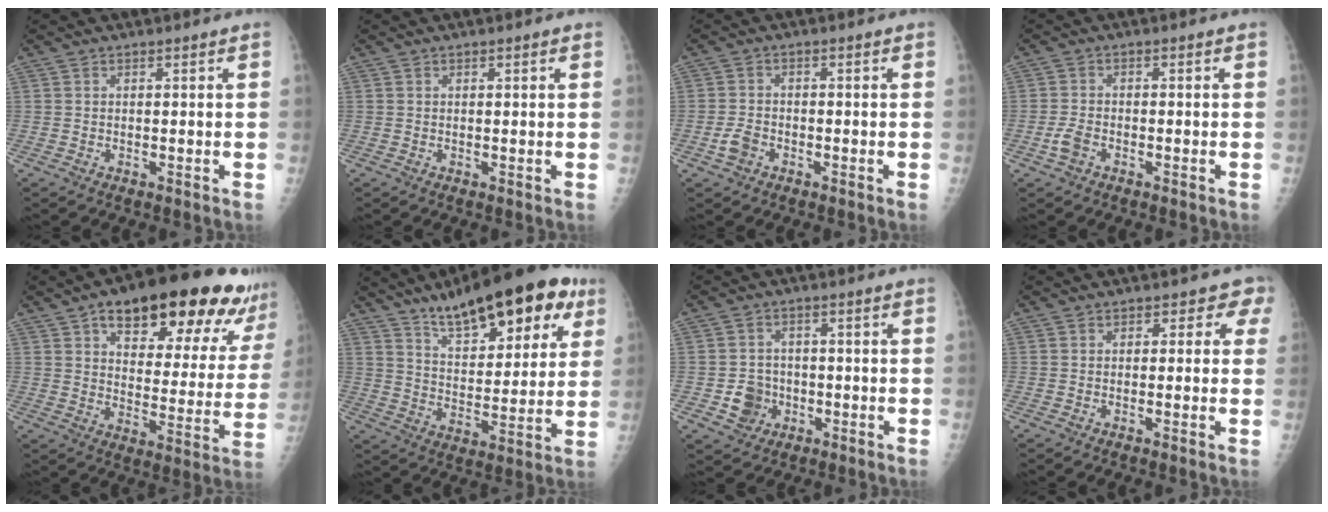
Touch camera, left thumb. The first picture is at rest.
{"total": 0.8, "force": [0.3, 0.2, 0.7], "torque": [-0.010, 0.002, 0.004]}
{"total": 3.2, "force": [-1.7, 2.2, 1.6], "torque": [-0.029, 0.010, -0.029]}
{"total": 2.9, "force": [-1.6, 1.7, 1.7], "torque": [-0.041, 0.007, -0.028]}
{"total": 26.7, "force": [17.3, 9.6, 17.9], "torque": [-0.215, -0.041, 0.239]}
{"total": 22.2, "force": [13.3, 9.0, 15.3], "torque": [-0.175, -0.033, 0.198]}
{"total": 5.5, "force": [-1.8, 4.9, 1.7], "torque": [-0.004, 0.011, -0.025]}
{"total": 2.4, "force": [0.9, 2.0, 1.0], "torque": [0.028, 0.004, -0.006]}